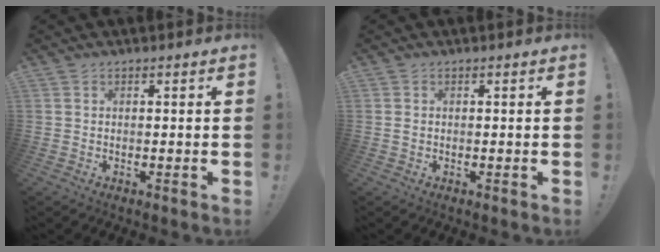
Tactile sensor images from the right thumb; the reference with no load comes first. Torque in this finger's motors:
{"motor_torque": [-0.25, -0.13, 0.14, -0.21, 0.00]}